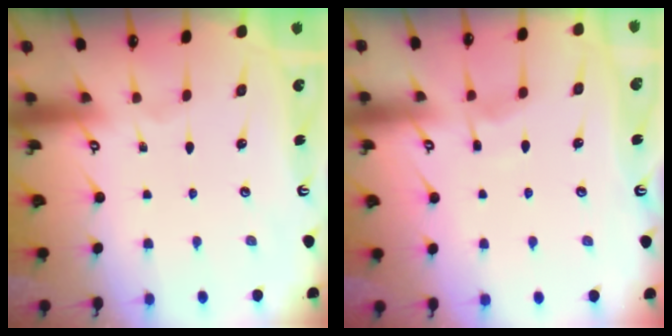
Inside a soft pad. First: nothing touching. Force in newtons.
{"total": 3.5, "press": 3.4, "slide": 0.5}